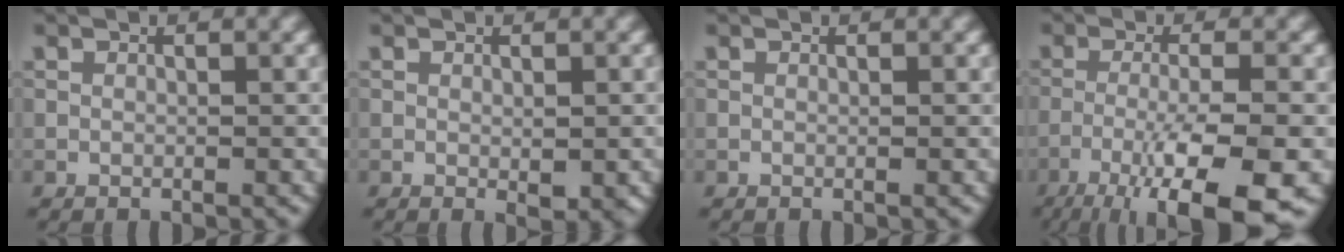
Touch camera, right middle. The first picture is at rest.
{"total": 1.7, "force": [-0.3, 0.7, 1.5], "torque": [-0.019, -0.007, 0.001]}
{"total": 0.0}
{"total": 10.5, "force": [-6.0, 2.2, 8.3], "torque": [-0.137, -0.006, -0.102]}